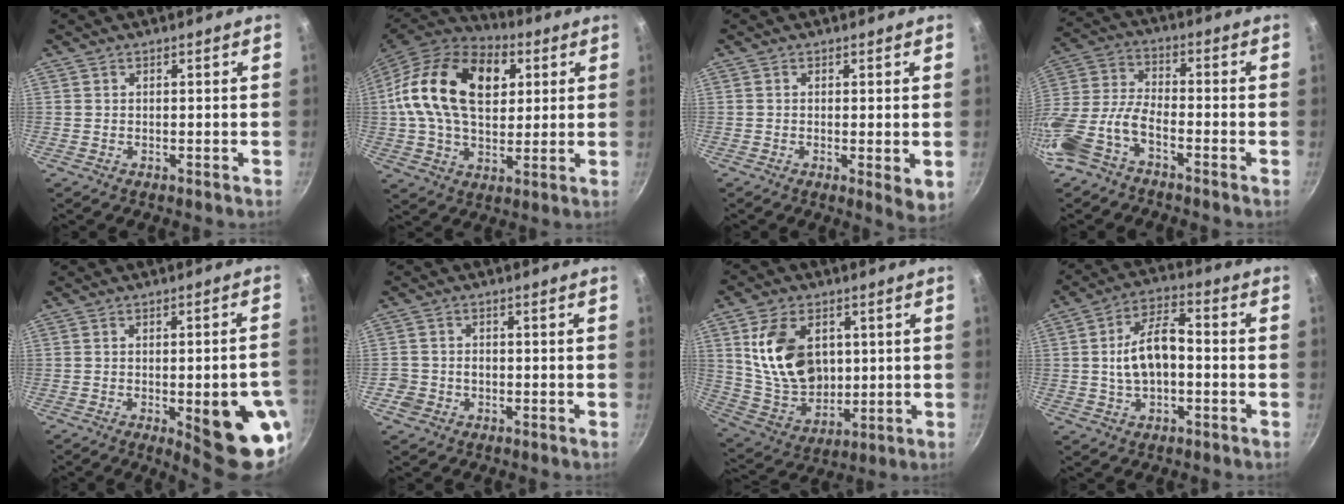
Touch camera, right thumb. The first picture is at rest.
{"total": 23.2, "force": [5.6, 14.8, 16.9], "torque": [-0.279, 0.008, 0.083]}
{"total": 4.1, "force": [-0.4, 0.9, 4.0], "torque": [-0.056, -0.017, -0.006]}
{"total": 13.2, "force": [-6.6, 6.9, 9.2], "torque": [-0.214, 0.033, -0.146]}
{"total": 15.2, "force": [-4.8, 4.4, 13.7], "torque": [-0.144, 0.014, -0.053]}
{"total": 3.7, "force": [-1.4, 3.1, 1.3], "torque": [-0.012, 0.020, -0.024]}
{"total": 16.7, "force": [3.6, 11.7, 11.3], "torque": [-0.177, -0.021, 0.080]}
{"total": 10.6, "force": [-0.9, 5.7, 8.9], "torque": [-0.143, 0.033, -0.020]}